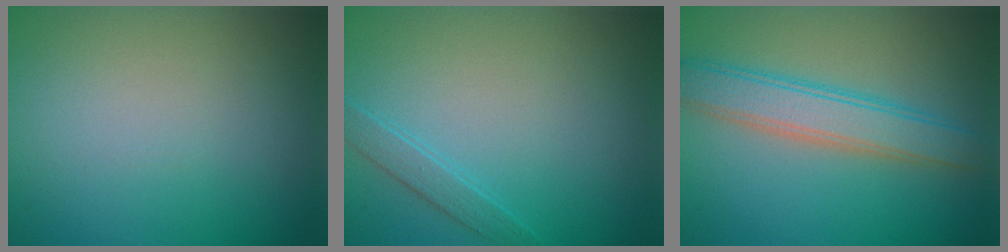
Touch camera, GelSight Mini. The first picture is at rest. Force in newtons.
{"total": 1.4, "press": 1.4, "slide": 0.1}
{"total": 4.5, "press": 4.5, "slide": 0.1}